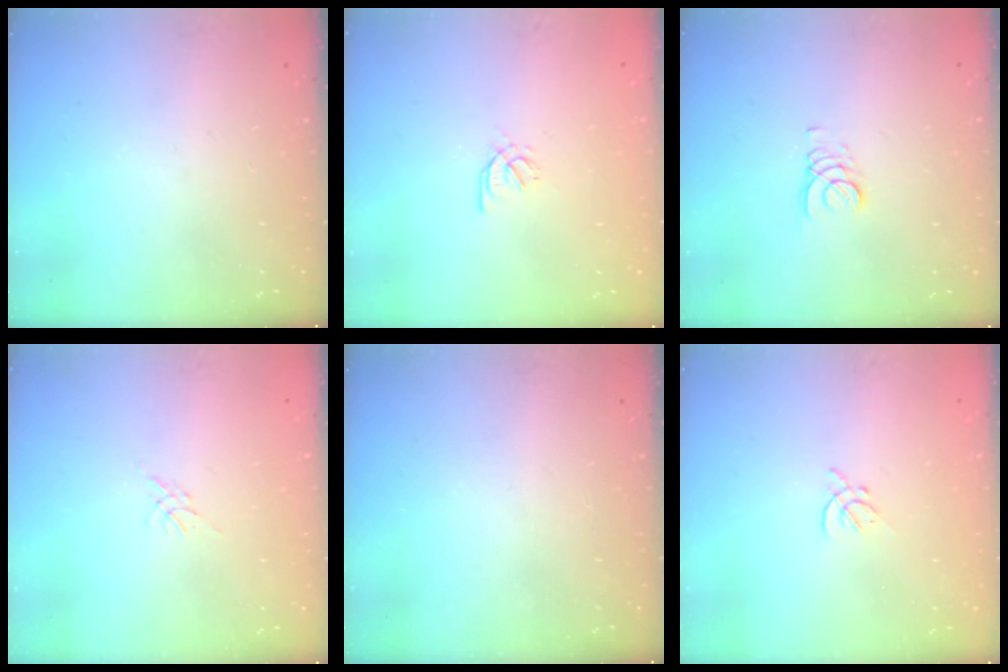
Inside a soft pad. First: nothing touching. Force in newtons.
{"total": 2.1, "press": 2.0, "slide": 0.7}
{"total": 2.7, "press": 2.7, "slide": 0.3}
{"total": 0.0}
{"total": 0.0}
{"total": 1.6, "press": 1.5, "slide": 0.5}